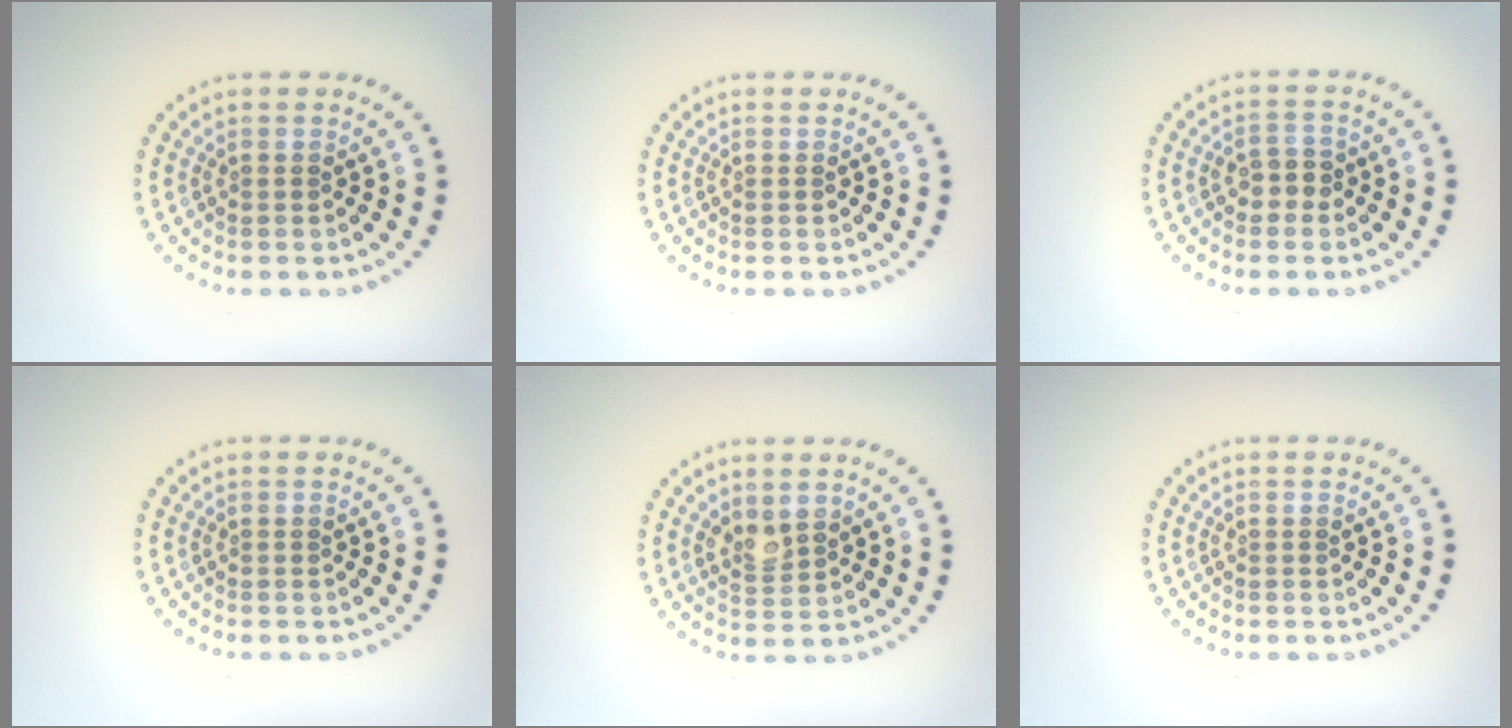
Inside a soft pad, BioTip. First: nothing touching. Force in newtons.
{"total": 0.0}
{"total": 1.9, "press": 1.8, "slide": 0.6}
{"total": 0.0}
{"total": 1.8, "press": 1.7, "slide": 0.7}
{"total": 0.0}